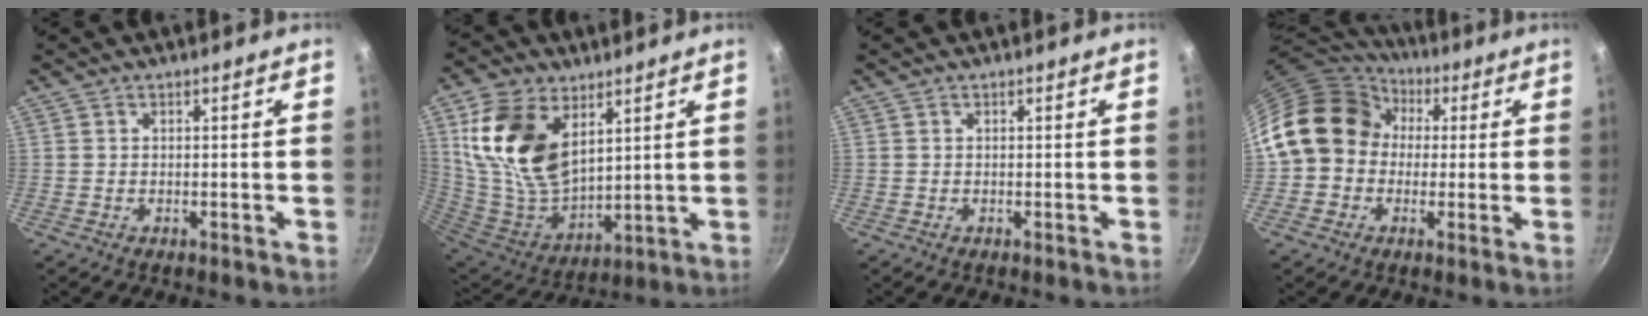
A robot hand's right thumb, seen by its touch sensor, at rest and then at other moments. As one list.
[{"total": 19.4, "force": [7.7, 11.8, 13.4], "torque": [-0.246, -0.047, 0.161]}, {"total": 0.0}, {"total": 15.6, "force": [1.5, 13.3, 7.9], "torque": [-0.105, 0.039, 0.011]}]